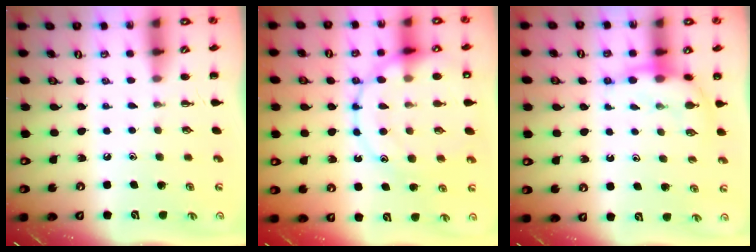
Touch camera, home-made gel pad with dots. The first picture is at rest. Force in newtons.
{"total": 19.3, "press": 19.2, "slide": 2.0}
{"total": 7.5, "press": 7.5, "slide": 1.0}